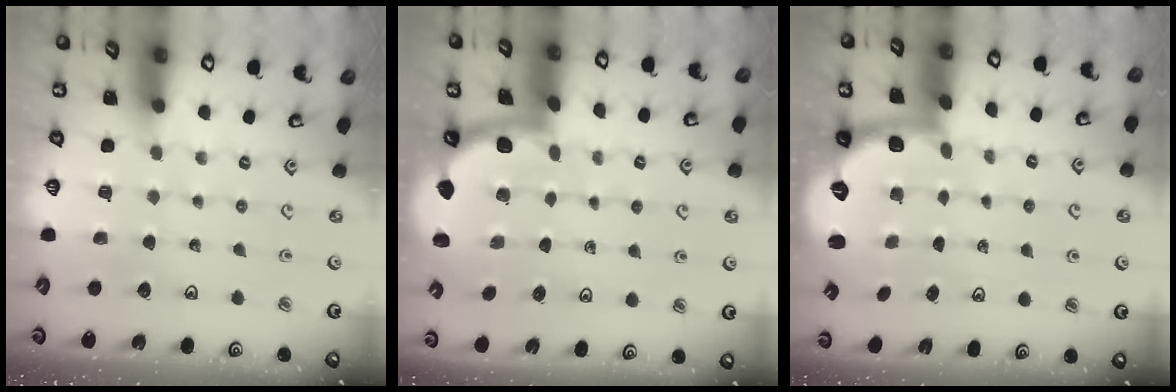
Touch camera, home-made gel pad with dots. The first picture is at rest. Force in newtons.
{"total": 1.3, "press": 1.3, "slide": 0.1}
{"total": 2.6, "press": 1.6, "slide": 2.1}